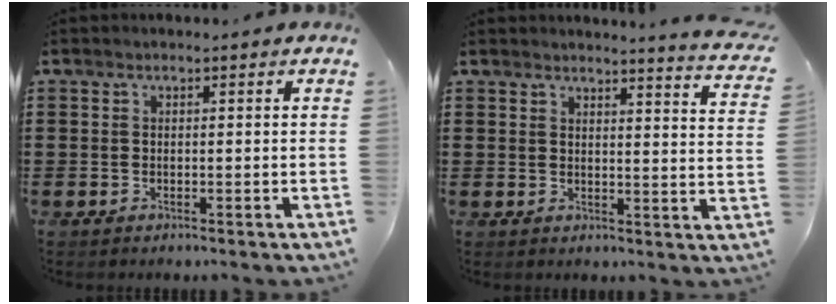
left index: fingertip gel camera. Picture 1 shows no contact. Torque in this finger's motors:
{"motor_torque": [0.97, -1.17, 0.60, 0.08]}